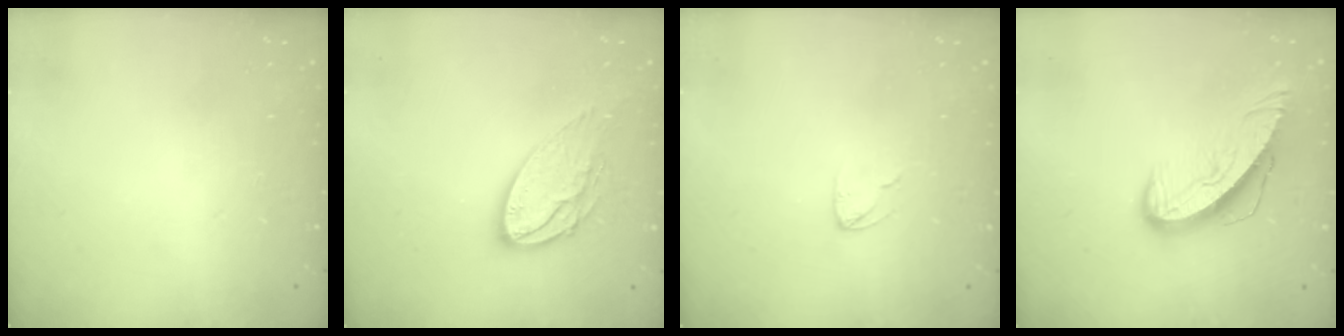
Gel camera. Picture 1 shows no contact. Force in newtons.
{"total": 12.9, "press": 12.9, "slide": 1.0}
{"total": 2.7, "press": 2.7, "slide": 0.2}
{"total": 10.0, "press": 10.0, "slide": 1.1}